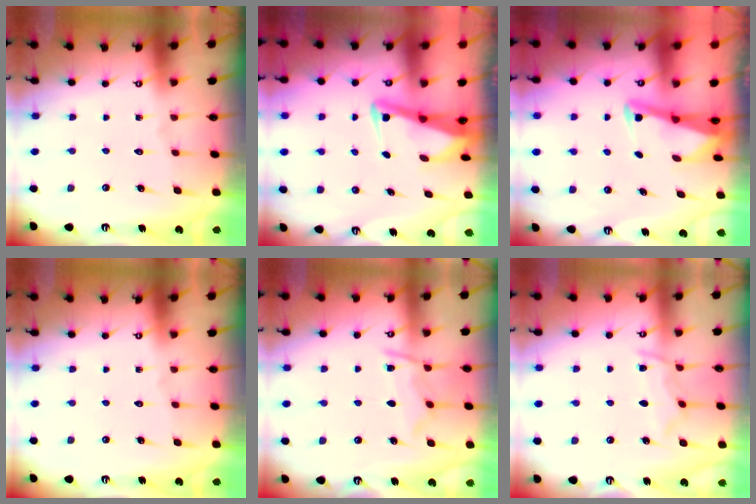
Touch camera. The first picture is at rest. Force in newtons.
{"total": 3.5, "press": 3.4, "slide": 0.8}
{"total": 3.0, "press": 2.9, "slide": 0.6}
{"total": 0.0}
{"total": 8.5, "press": 8.4, "slide": 0.9}
{"total": 6.8, "press": 6.7, "slide": 0.8}